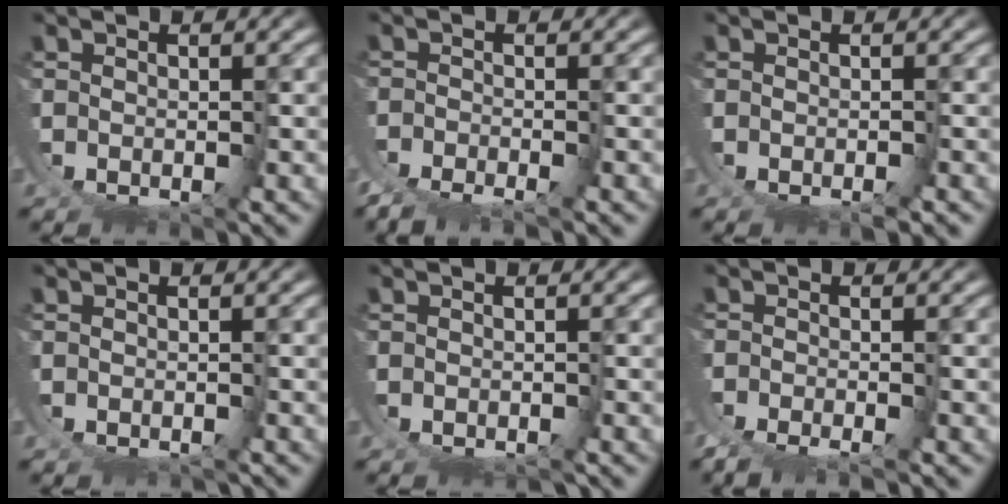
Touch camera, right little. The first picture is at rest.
{"total": 5.6, "force": [-2.9, -4.7, -1.1], "torque": [0.072, 0.009, -0.046]}
{"total": 0.7, "force": [-0.5, 0.1, 0.5], "torque": [-0.010, -0.001, -0.006]}
{"total": 0.7, "force": [-0.6, -0.3, -0.3], "torque": [0.009, 0.003, -0.010]}
{"total": 1.2, "force": [-0.6, 0.9, 0.6], "torque": [-0.016, -0.008, -0.007]}
{"total": 4.9, "force": [-2.6, -4.1, -0.8], "torque": [0.060, 0.009, -0.041]}